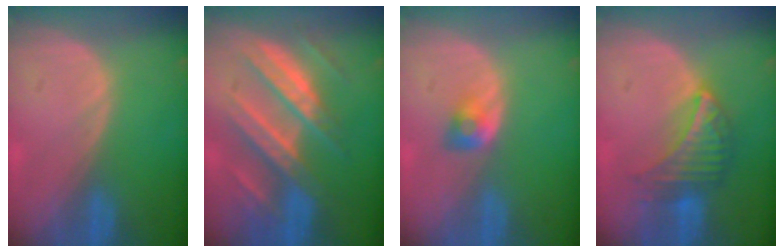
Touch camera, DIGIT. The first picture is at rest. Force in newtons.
{"total": 9.9, "press": 9.8, "slide": 0.9}
{"total": 2.8, "press": 2.5, "slide": 1.3}
{"total": 6.4, "press": 6.3, "slide": 1.1}